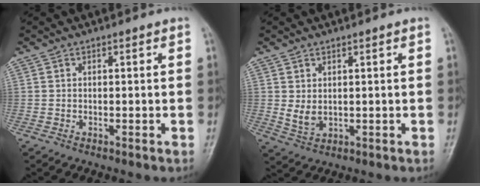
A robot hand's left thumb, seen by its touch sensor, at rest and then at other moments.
{"total": 3.2, "force": [0.7, 2.1, 2.3], "torque": [-0.037, -0.010, 0.022]}